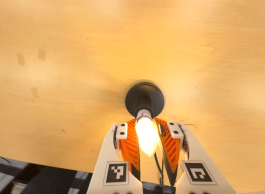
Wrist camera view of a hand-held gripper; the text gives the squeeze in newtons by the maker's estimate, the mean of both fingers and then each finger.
{"total": 19.1, "left": 18.6, "right": 19.7}